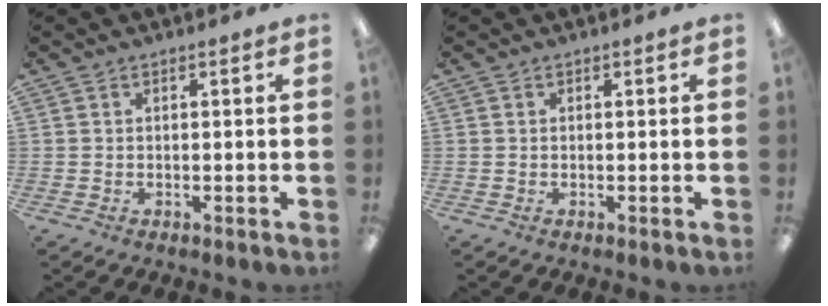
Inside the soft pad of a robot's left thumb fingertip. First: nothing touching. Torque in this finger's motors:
{"motor_torque": [-0.19, 0.01, 0.16, -0.10, 0.01]}